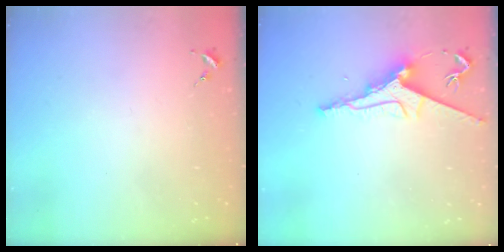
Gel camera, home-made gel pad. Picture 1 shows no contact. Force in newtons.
{"total": 9.2, "press": 9.2, "slide": 0.3}